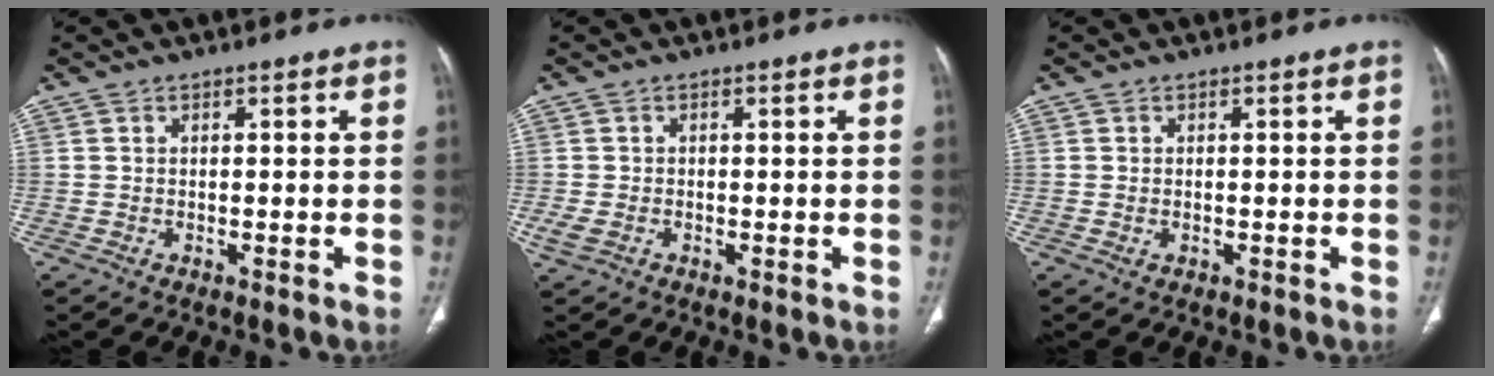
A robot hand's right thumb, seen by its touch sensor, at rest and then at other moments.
{"total": 2.3, "force": [-0.7, 1.6, 1.5], "torque": [-0.040, 0.000, -0.011]}
{"total": 0.7, "force": [-0.2, 0.5, 0.4], "torque": [-0.012, 0.002, 0.001]}